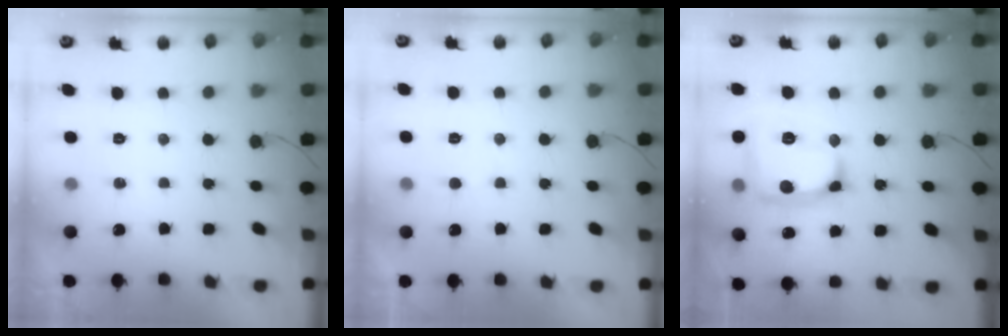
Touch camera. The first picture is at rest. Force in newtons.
{"total": 1.6, "press": 1.6, "slide": 0.2}
{"total": 17.1, "press": 17.1, "slide": 1.2}